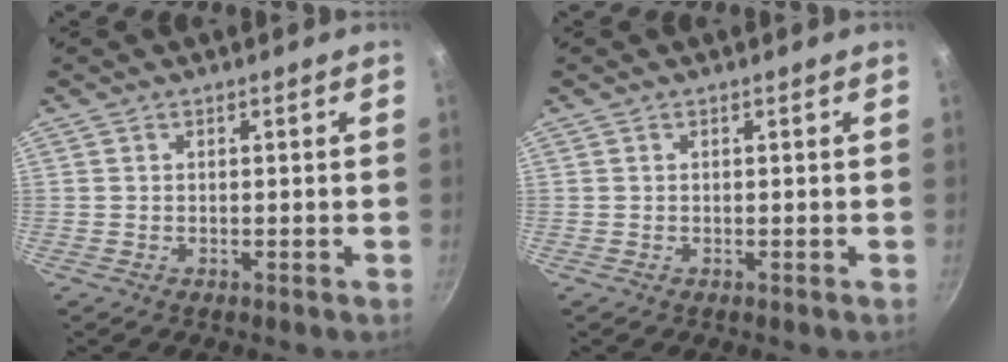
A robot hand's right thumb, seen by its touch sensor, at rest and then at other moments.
{"total": 0.0}